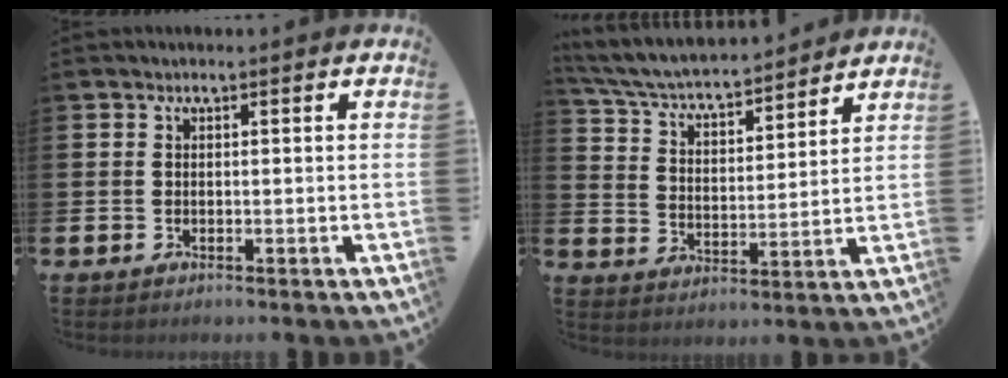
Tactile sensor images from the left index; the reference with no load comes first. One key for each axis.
{"total": 5.5, "fx": 5.2, "fy": 0.8, "fz": 1.8, "tx": -0.066, "ty": -0.043, "tz": 0.083}